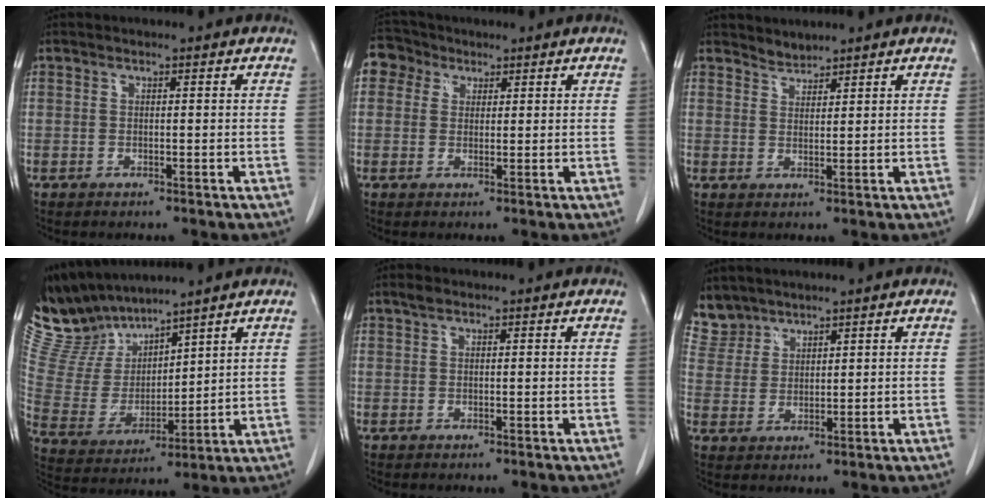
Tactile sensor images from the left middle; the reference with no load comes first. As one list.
[{"total": 4.2, "force": [2.1, 3.6, 0.6], "torque": [-0.012, 0.018, 0.037]}, {"total": 1.9, "force": [1.8, 0.2, -0.4], "torque": [0.007, 0.002, 0.035]}, {"total": 11.4, "force": [11.1, 2.2, 1.6], "torque": [-0.058, 0.005, 0.245]}, {"total": 0.9, "force": [0.6, 0.5, 0.4], "torque": [-0.008, 0.010, 0.011]}, {"total": 4.5, "force": [4.2, 1.6, -0.6], "torque": [0.012, 0.006, 0.093]}]